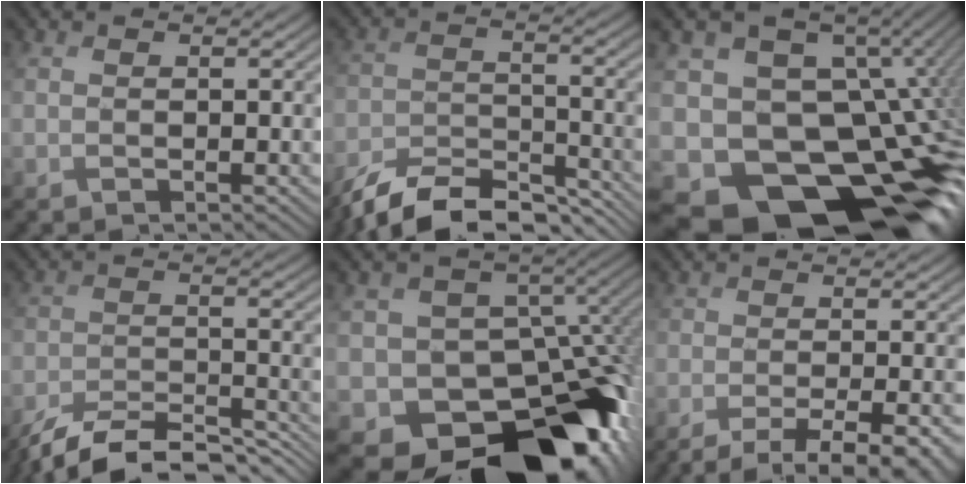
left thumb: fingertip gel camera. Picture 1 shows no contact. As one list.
[{"total": 9.8, "force": [-9.2, 2.3, 2.7], "torque": [-0.043, -0.011, -0.163]}, {"total": 22.0, "force": [-11.7, 14.2, 12.1], "torque": [-0.179, -0.006, -0.173]}, {"total": 9.7, "force": [-9.1, 1.8, 3.0], "torque": [-0.046, -0.013, -0.150]}, {"total": 18.3, "force": [-10.4, 12.4, 8.6], "torque": [-0.117, -0.039, -0.140]}, {"total": 8.4, "force": [-5.8, 2.4, 5.5], "torque": [-0.048, -0.006, -0.070]}]